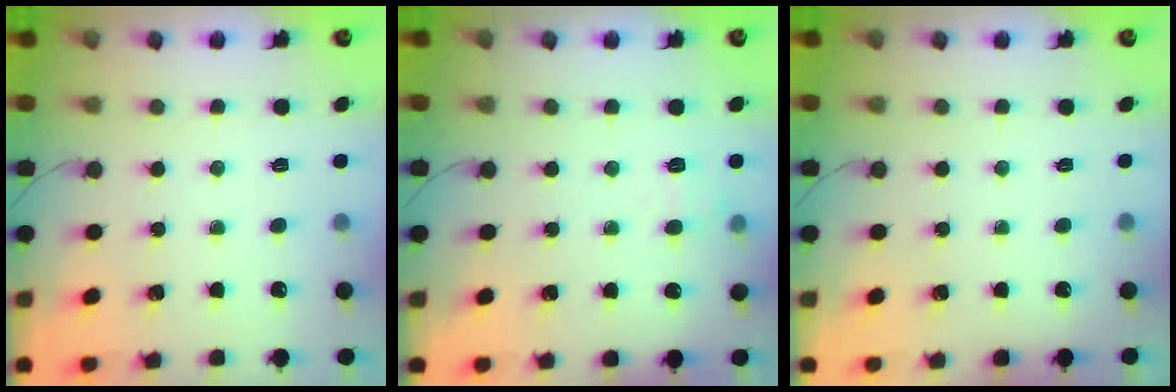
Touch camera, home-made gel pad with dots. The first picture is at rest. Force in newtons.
{"total": 5.3, "press": 5.1, "slide": 1.5}
{"total": 1.8, "press": 1.7, "slide": 0.3}